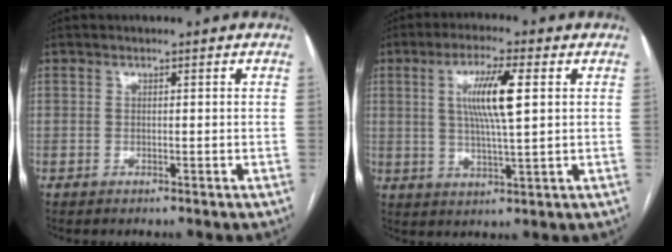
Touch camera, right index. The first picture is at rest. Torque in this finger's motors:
{"motor_torque": [0.55, 0.17, 0.26, 0.10]}